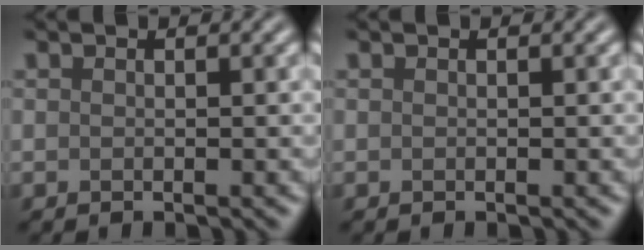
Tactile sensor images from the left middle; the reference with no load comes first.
{"total": 0.0}